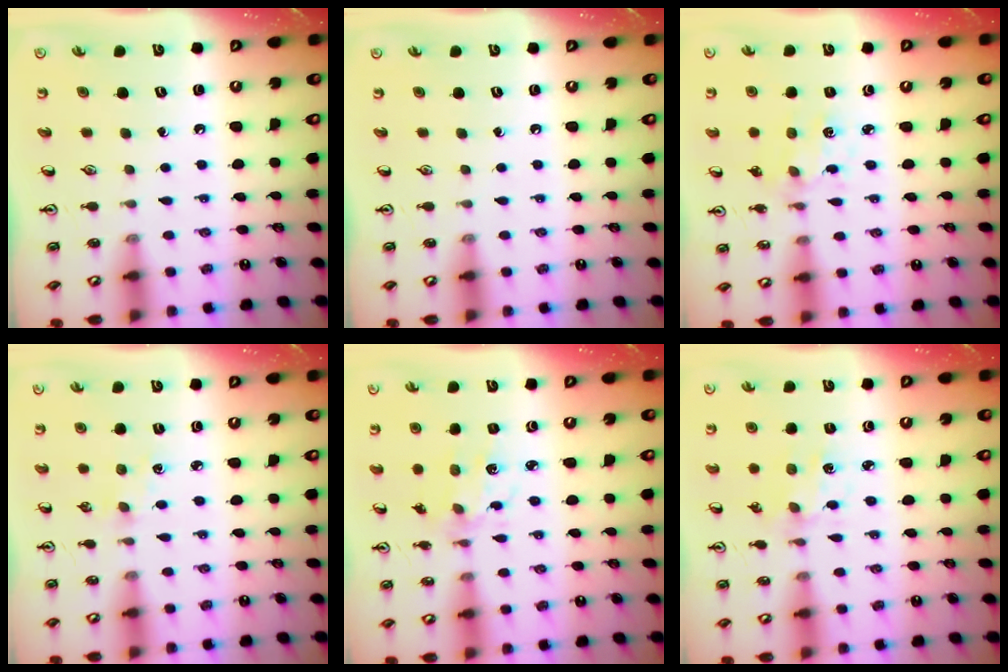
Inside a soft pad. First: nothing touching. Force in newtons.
{"total": 0.0}
{"total": 1.9, "press": 1.9, "slide": 0.3}
{"total": 1.3, "press": 1.3, "slide": 0.3}
{"total": 3.5, "press": 3.4, "slide": 1.0}
{"total": 1.4, "press": 1.4, "slide": 0.3}